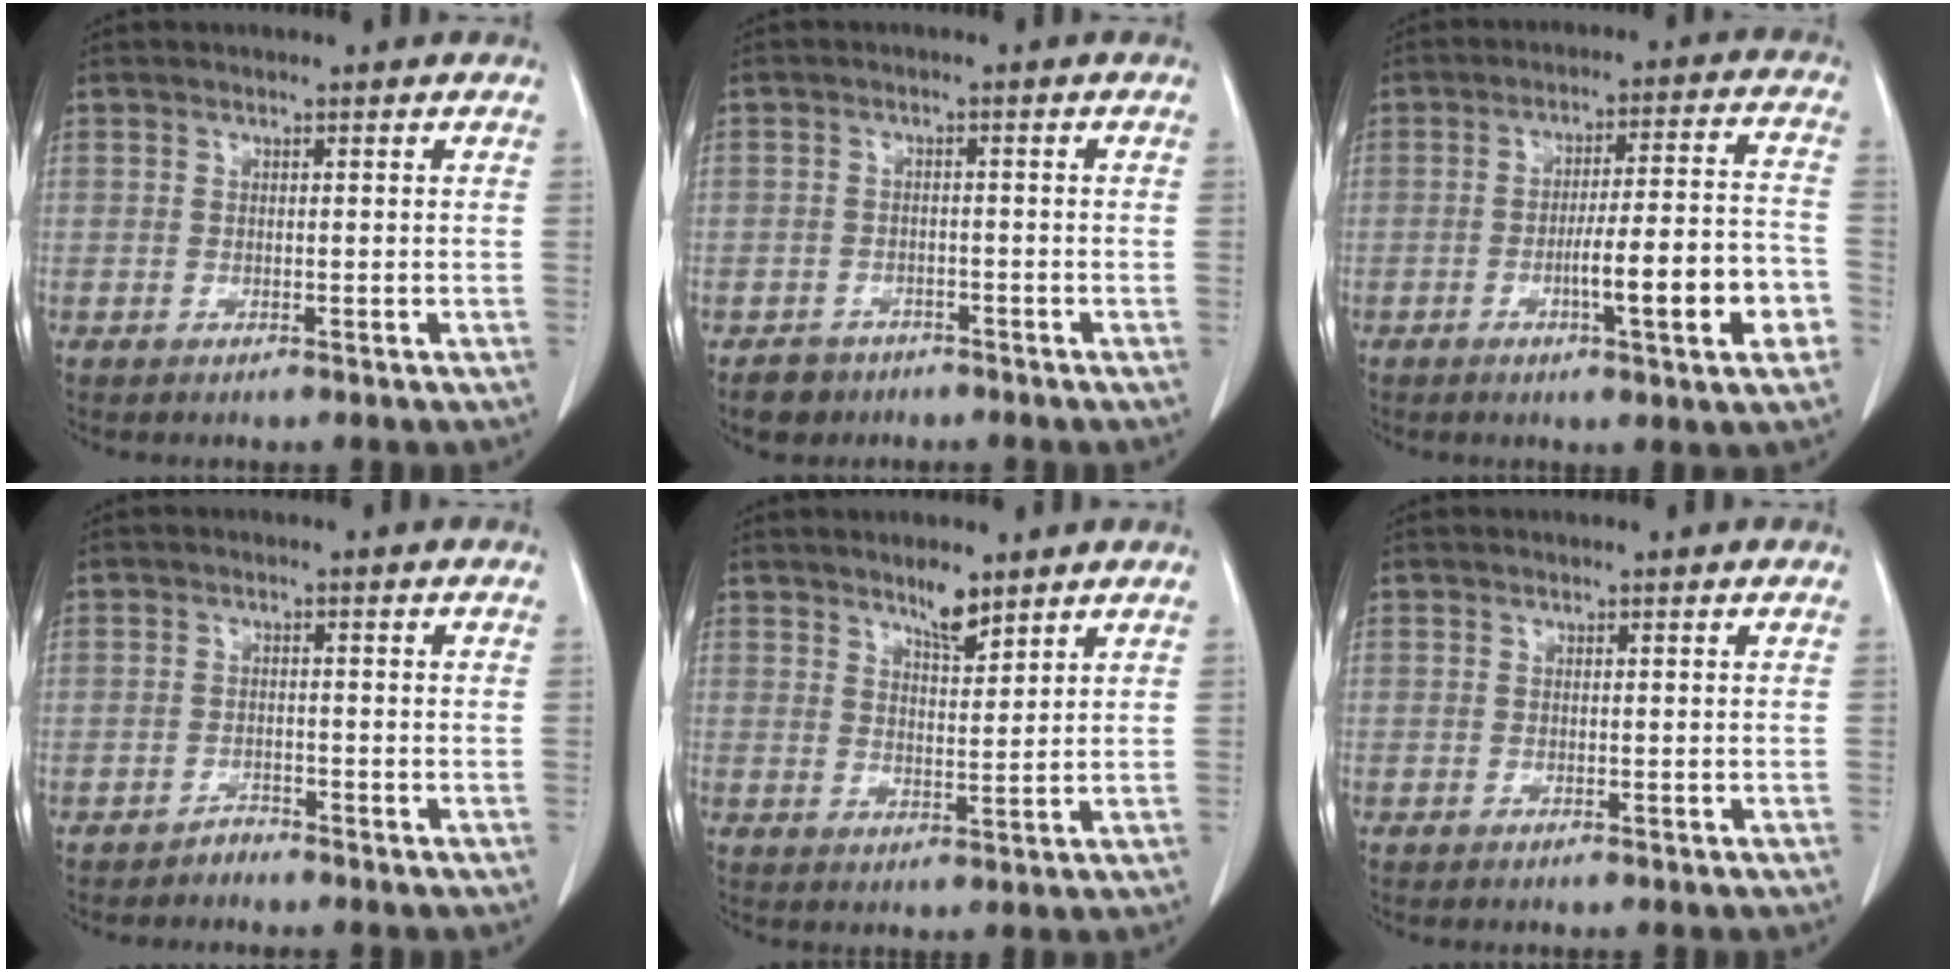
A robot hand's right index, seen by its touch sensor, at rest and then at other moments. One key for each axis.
{"total": 3.7, "fx": -2.5, "fy": 2.7, "fz": 0.2, "tx": -0.007, "ty": 0.009, "tz": -0.039}
{"total": 12.4, "fx": -4.2, "fy": 1.1, "fz": 11.6, "tx": -0.169, "ty": 0.009, "tz": -0.060}
{"total": 1.3, "fx": -1.2, "fy": 0.4, "fz": -0.4, "tx": 0.011, "ty": 0.000, "tz": -0.025}
{"total": 4.1, "fx": 3.3, "fy": 0.9, "fz": 2.3, "tx": -0.042, "ty": -0.004, "tz": 0.058}
{"total": 0.0}